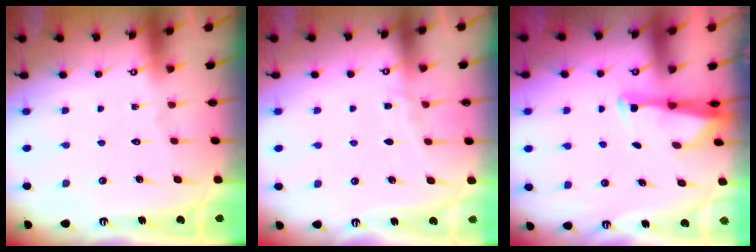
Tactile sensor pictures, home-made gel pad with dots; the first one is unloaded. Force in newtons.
{"total": 4.1, "press": 4.1, "slide": 0.5}
{"total": 2.9, "press": 2.8, "slide": 0.7}